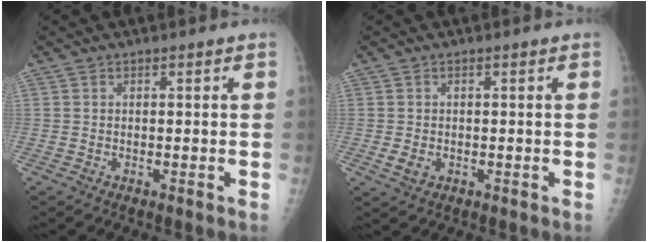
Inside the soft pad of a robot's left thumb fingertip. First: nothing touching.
{"total": 2.3, "force": [-0.4, 1.8, 1.3], "torque": [-0.022, -0.003, 0.000]}